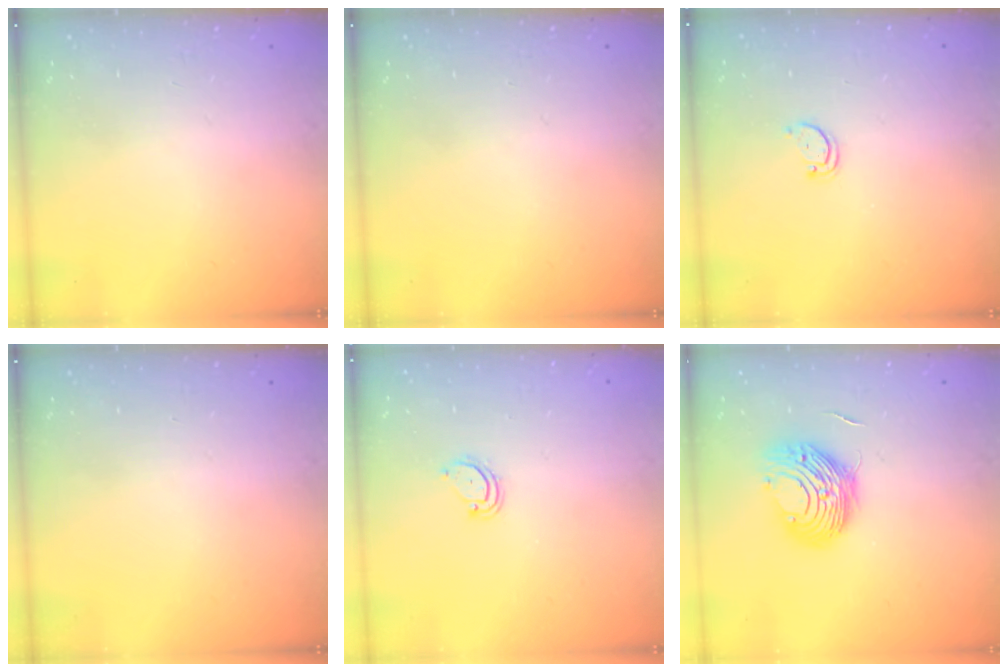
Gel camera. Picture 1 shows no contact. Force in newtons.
{"total": 0.0}
{"total": 2.8, "press": 2.7, "slide": 0.3}
{"total": 0.0}
{"total": 3.5, "press": 3.5, "slide": 0.3}
{"total": 10.4, "press": 10.4, "slide": 0.4}